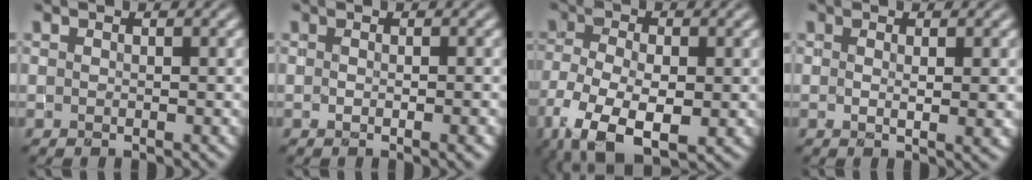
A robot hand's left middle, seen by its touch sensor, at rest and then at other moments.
{"total": 1.8, "force": [-0.3, 0.6, 1.6], "torque": [-0.016, -0.006, 0.000]}
{"total": 8.9, "force": [-4.2, 4.4, 6.5], "torque": [-0.146, -0.023, -0.074]}
{"total": 1.9, "force": [0.3, 0.3, 1.8], "torque": [-0.029, -0.006, 0.008]}